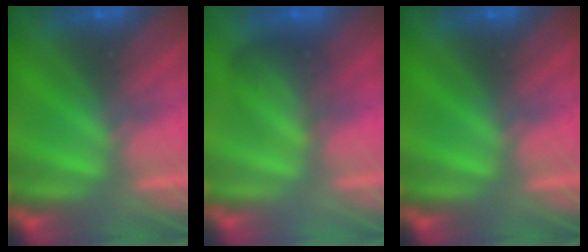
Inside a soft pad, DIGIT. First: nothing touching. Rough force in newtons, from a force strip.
{"total": 1.8}
{"total": 0.0}